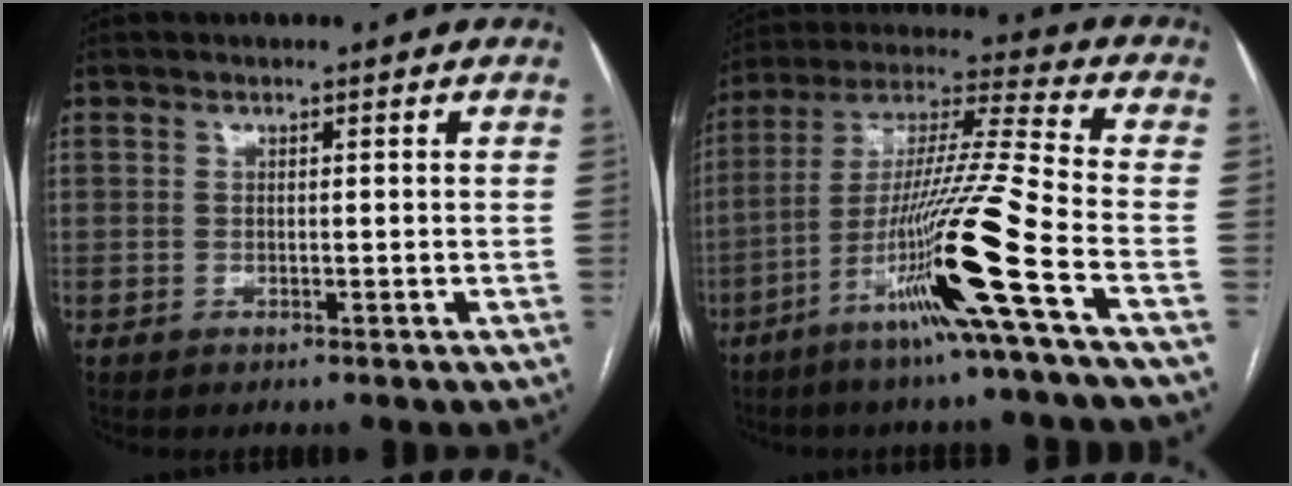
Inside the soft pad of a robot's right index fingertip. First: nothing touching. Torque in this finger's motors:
{"motor_torque": [2.14, 0.00, 1.05, 0.21]}